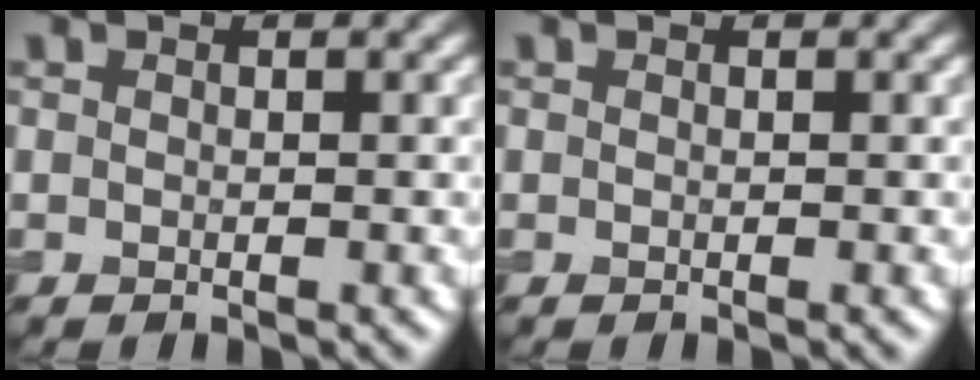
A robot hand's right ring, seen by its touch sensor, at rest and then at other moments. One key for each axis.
{"total": 0.0}